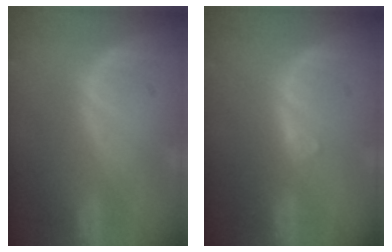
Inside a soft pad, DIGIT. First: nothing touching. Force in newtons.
{"total": 1.2, "press": 1.2, "slide": 0.3}